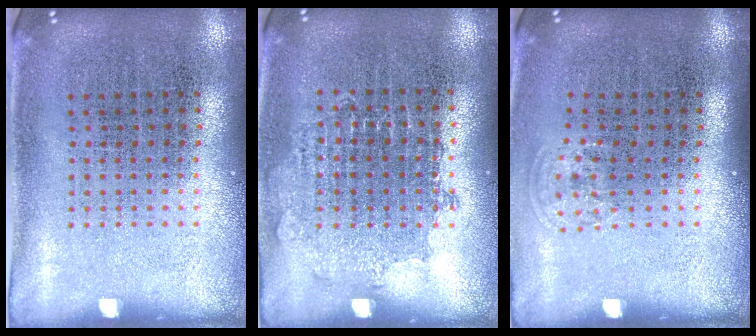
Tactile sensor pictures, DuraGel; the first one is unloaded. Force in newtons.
{"total": 0.8, "press": 0.8, "slide": 0.2}
{"total": 0.8, "press": 0.6, "slide": 0.5}